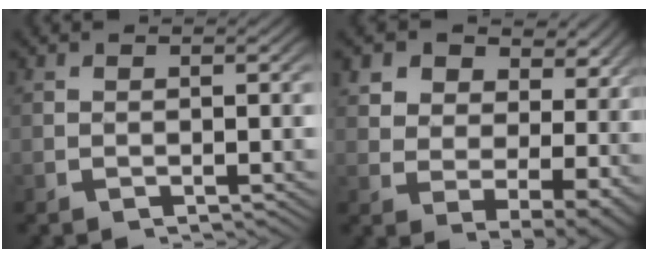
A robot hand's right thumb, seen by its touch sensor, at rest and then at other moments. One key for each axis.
{"total": 8.1, "fx": 2.2, "fy": 5.3, "fz": 5.7, "tx": -0.094, "ty": -0.030, "tz": 0.050}